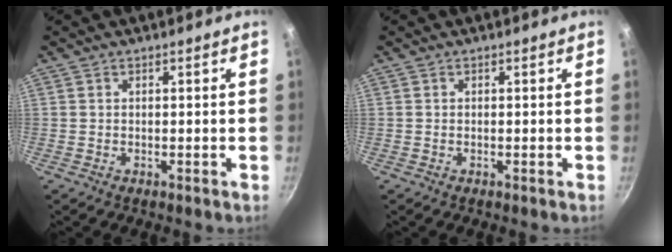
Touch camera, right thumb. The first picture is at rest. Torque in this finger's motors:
{"motor_torque": [-0.04, 0.04, -0.02, 0.18, 0.01]}